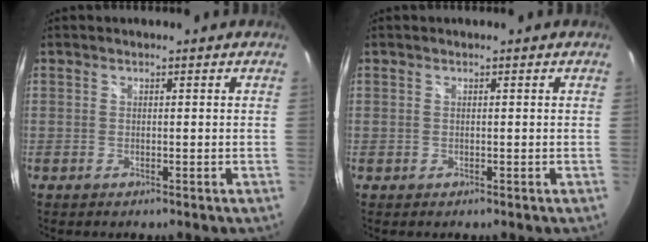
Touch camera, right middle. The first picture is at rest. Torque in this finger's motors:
{"motor_torque": [-0.86, 0.19, -0.02, 0.00]}